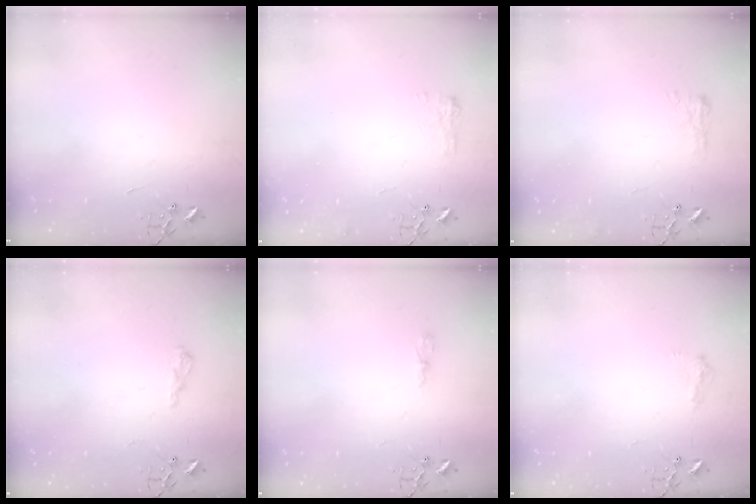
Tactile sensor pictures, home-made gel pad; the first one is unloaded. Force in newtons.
{"total": 7.4, "press": 7.4, "slide": 0.5}
{"total": 8.0, "press": 7.9, "slide": 0.7}
{"total": 9.8, "press": 9.7, "slide": 1.0}
{"total": 3.5, "press": 3.5, "slide": 0.5}
{"total": 7.9, "press": 7.9, "slide": 0.6}